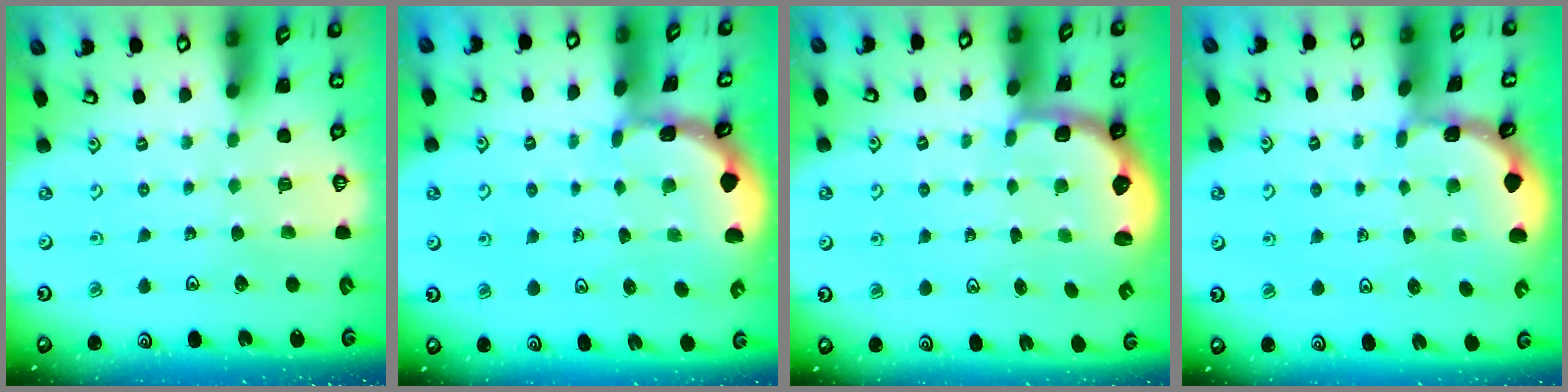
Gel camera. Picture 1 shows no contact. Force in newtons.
{"total": 1.0, "press": 1.0, "slide": 0.2}
{"total": 2.6, "press": 2.1, "slide": 1.7}
{"total": 1.0, "press": 1.0, "slide": 0.1}